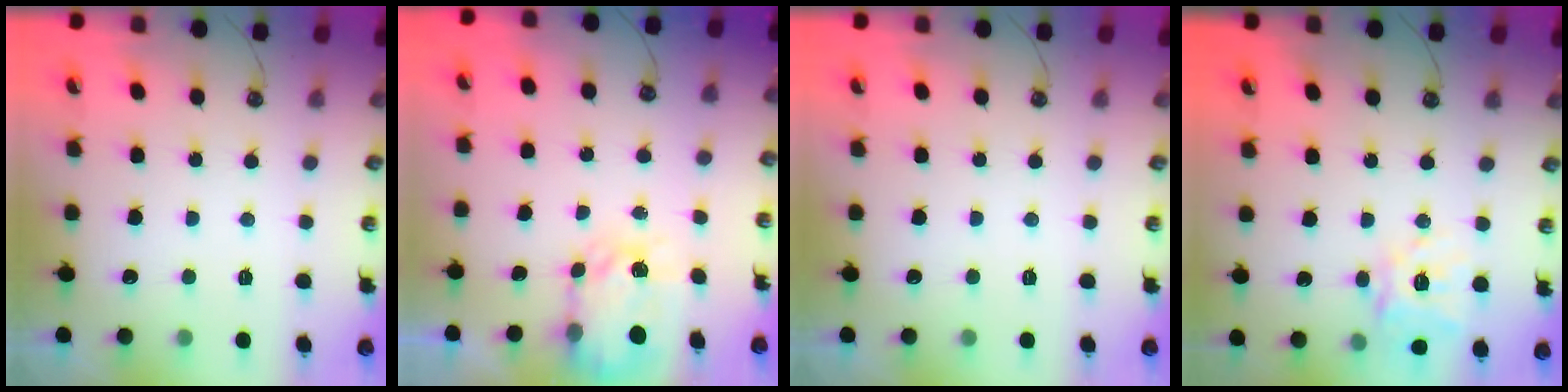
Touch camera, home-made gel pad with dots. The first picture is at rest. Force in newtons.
{"total": 6.2, "press": 6.2, "slide": 0.6}
{"total": 0.0}
{"total": 15.2, "press": 15.0, "slide": 1.9}